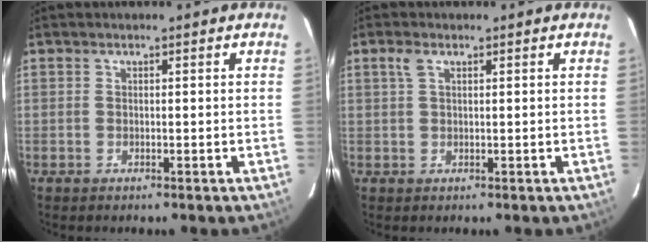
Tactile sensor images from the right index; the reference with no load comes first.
{"total": 1.8, "force": [0.9, 0.9, 1.3], "torque": [-0.030, 0.006, 0.018]}